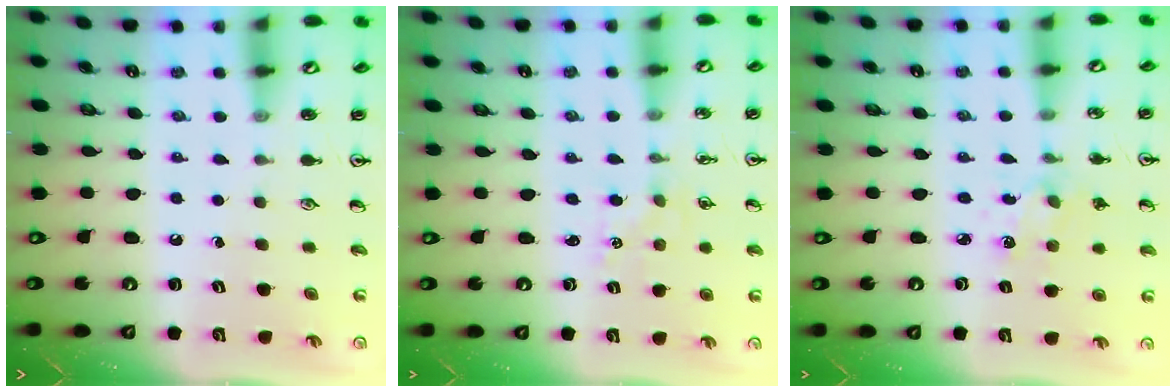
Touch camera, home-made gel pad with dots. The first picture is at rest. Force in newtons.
{"total": 1.0, "press": 0.9, "slide": 0.2}
{"total": 2.4, "press": 2.4, "slide": 0.6}